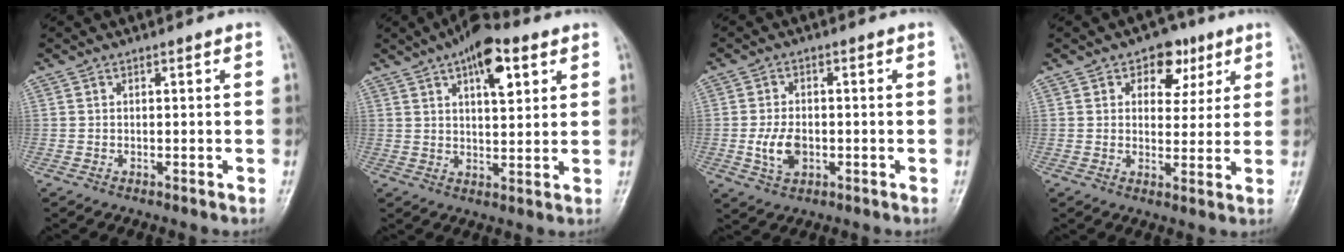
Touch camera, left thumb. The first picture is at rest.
{"total": 10.2, "force": [5.1, 4.2, 7.8], "torque": [-0.101, -0.013, 0.075]}
{"total": 5.6, "force": [-1.1, 3.6, 4.2], "torque": [-0.075, 0.003, -0.016]}
{"total": 7.1, "force": [3.5, 5.0, 3.7], "torque": [-0.009, -0.010, 0.044]}